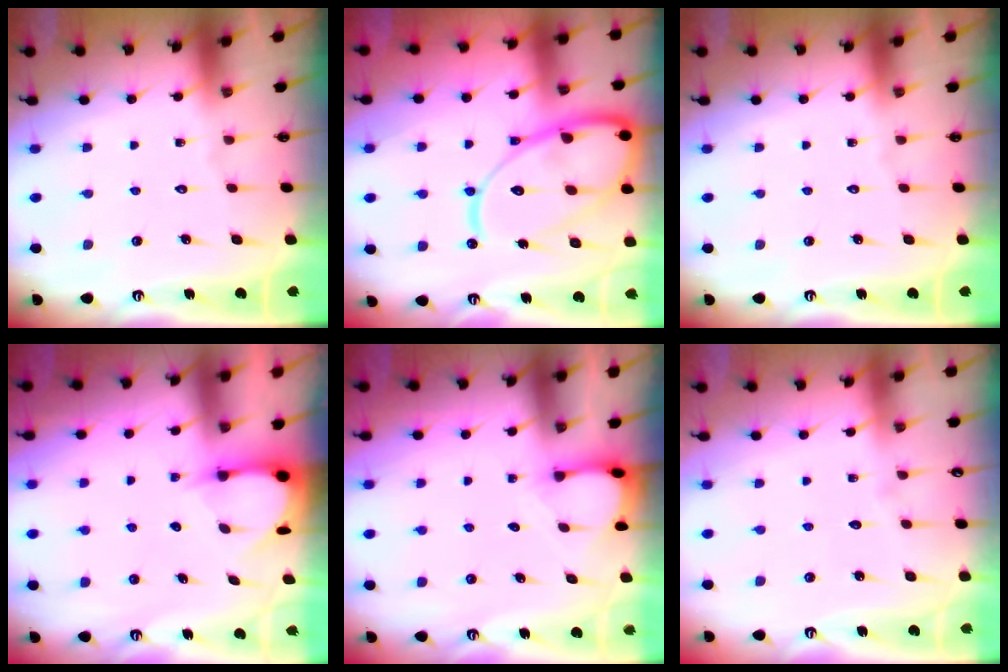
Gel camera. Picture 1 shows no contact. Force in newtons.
{"total": 19.7, "press": 19.6, "slide": 1.8}
{"total": 0.0}
{"total": 3.5, "press": 3.5, "slide": 0.4}
{"total": 3.1, "press": 3.1, "slide": 0.2}
{"total": 2.1, "press": 2.1, "slide": 0.2}